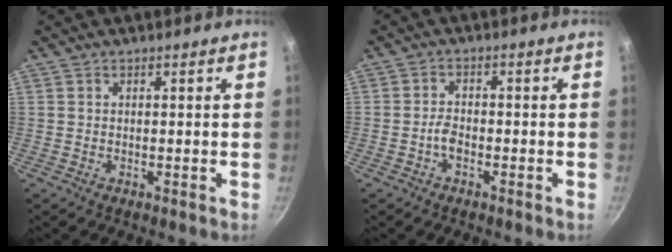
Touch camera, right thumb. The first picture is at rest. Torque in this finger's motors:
{"motor_torque": [-0.11, -0.12, -0.04, 0.07, 0.00]}